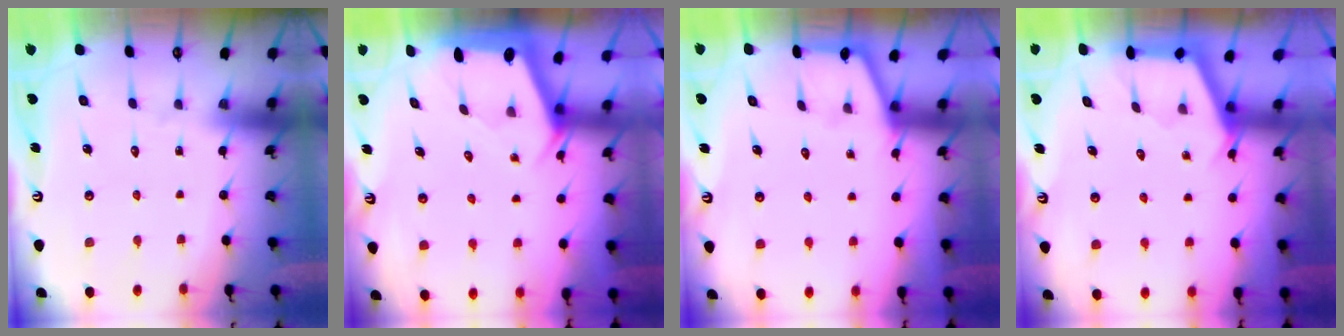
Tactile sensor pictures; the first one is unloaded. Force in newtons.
{"total": 1.9, "press": 1.8, "slide": 0.3}
{"total": 1.2, "press": 1.2, "slide": 0.3}
{"total": 2.8, "press": 2.8, "slide": 0.4}